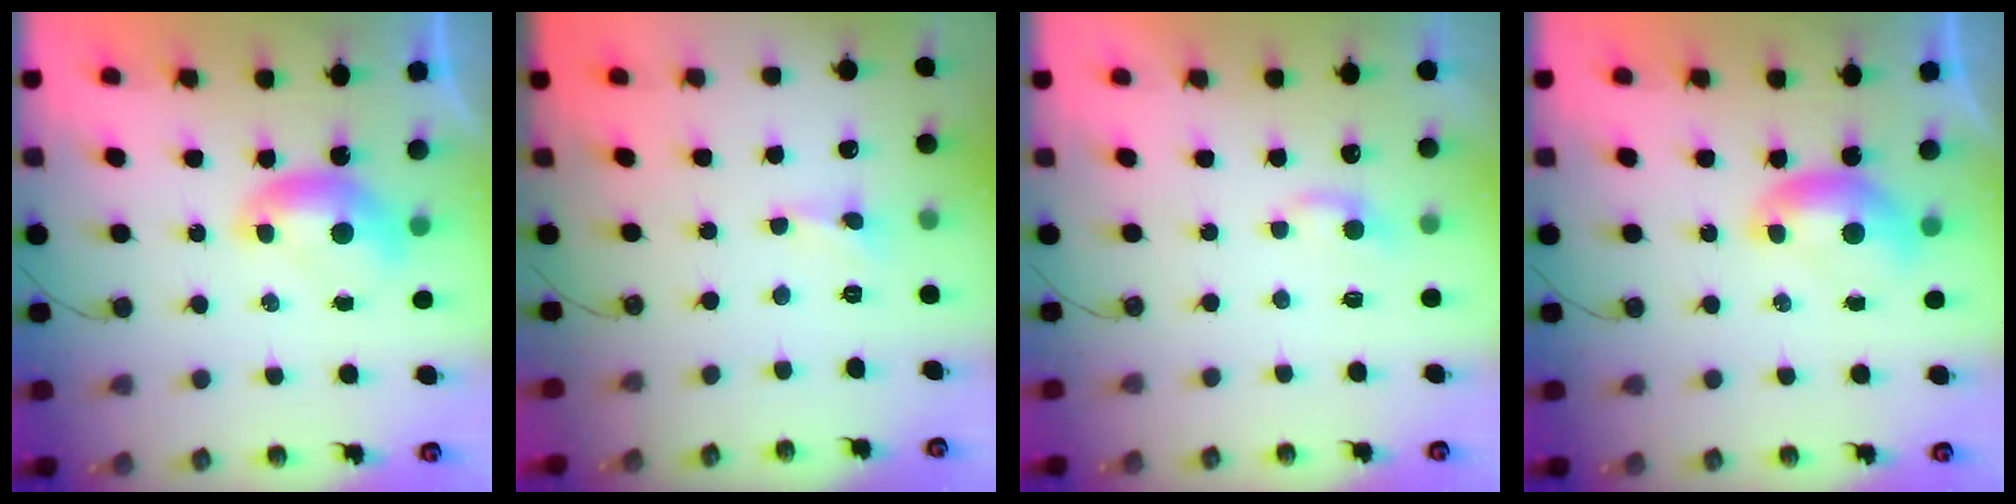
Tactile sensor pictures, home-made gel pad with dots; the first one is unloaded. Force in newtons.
{"total": 0.8, "press": 0.8, "slide": 0.2}
{"total": 1.7, "press": 1.6, "slide": 0.4}
{"total": 0.0}